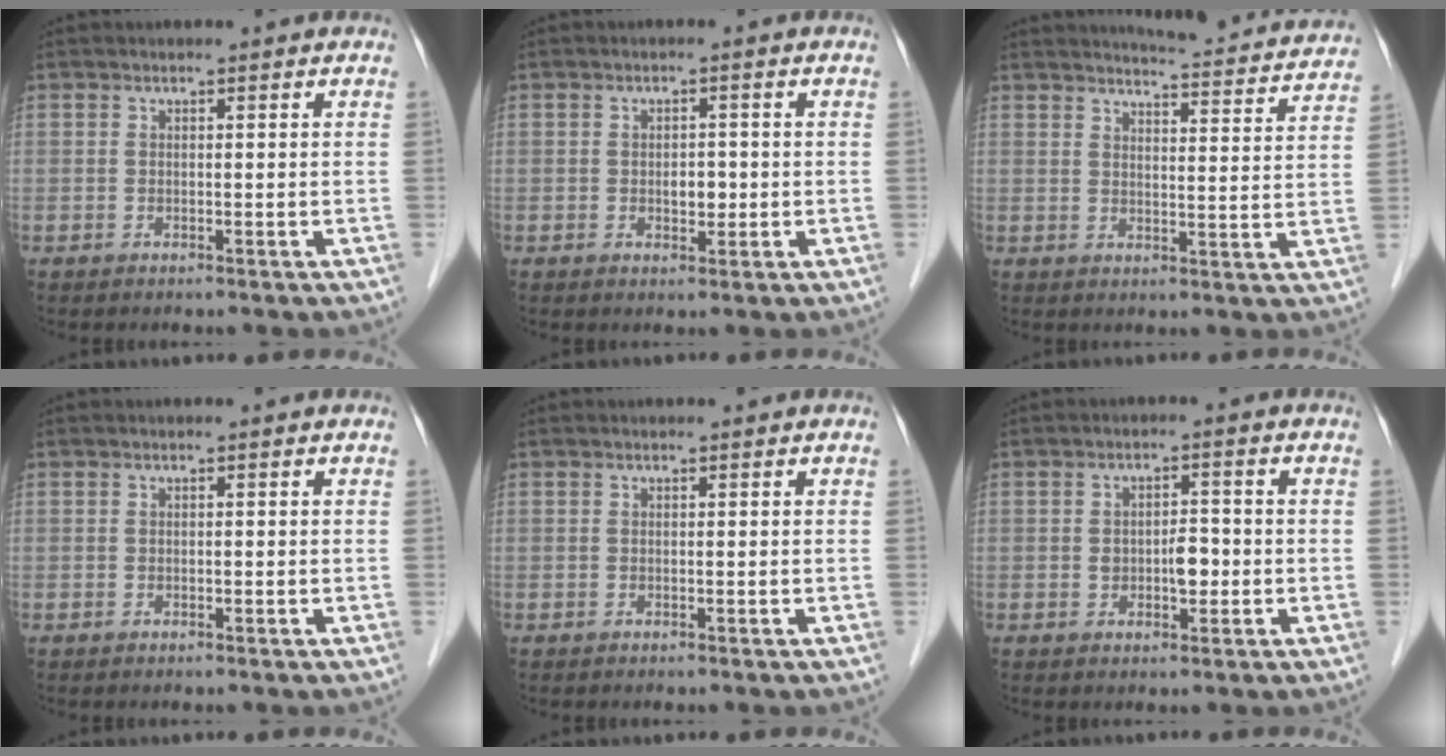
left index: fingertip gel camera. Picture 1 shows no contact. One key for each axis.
{"total": 2.3, "fx": -0.4, "fy": 1.4, "fz": 1.8, "tx": -0.028, "ty": 0.002, "tz": -0.002}
{"total": 14.1, "fx": 13.7, "fy": 0.7, "fz": 3.1, "tx": -0.039, "ty": -0.036, "tz": 0.151}
{"total": 0.0}
{"total": 0.0}
{"total": 3.5, "fx": -0.7, "fy": 1.8, "fz": 2.9, "tx": -0.046, "ty": 0.007, "tz": -0.007}